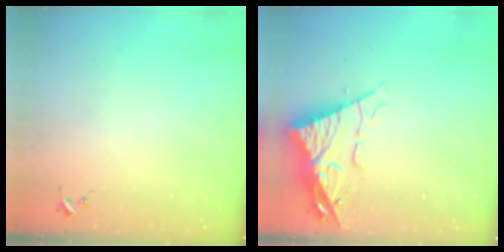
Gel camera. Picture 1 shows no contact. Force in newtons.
{"total": 13.0, "press": 12.9, "slide": 1.4}